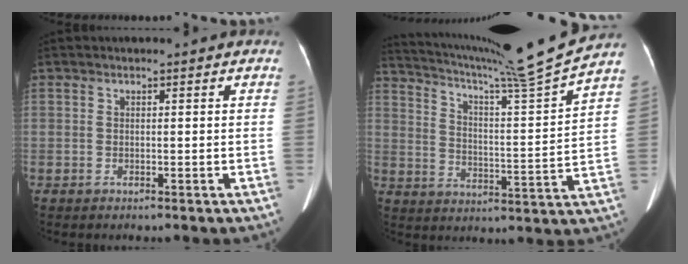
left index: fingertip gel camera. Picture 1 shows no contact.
{"total": 17.6, "force": [15.9, -3.0, 7.0], "torque": [-0.131, -0.044, 0.231]}